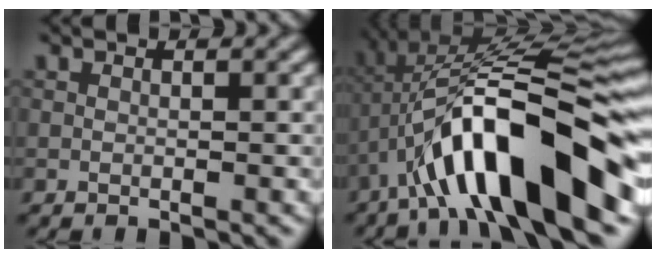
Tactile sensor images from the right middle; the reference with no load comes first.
{"total": 12.8, "force": [-5.4, 3.2, 11.2], "torque": [-0.201, 0.030, -0.070]}